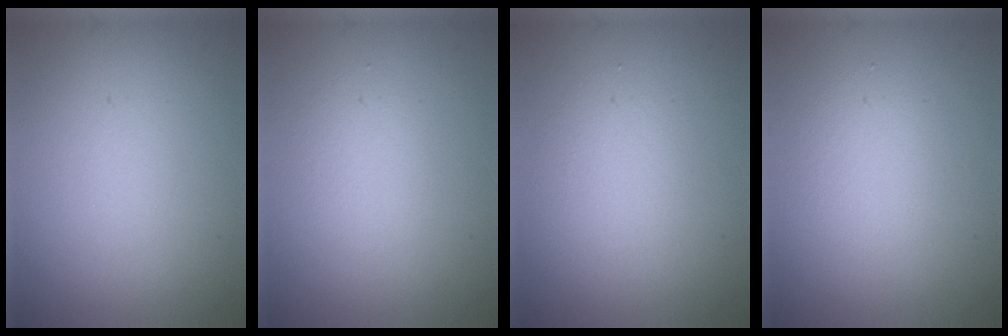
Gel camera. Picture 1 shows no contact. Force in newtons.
{"total": 1.6, "press": 1.6, "slide": 0.3}
{"total": 2.2, "press": 2.2, "slide": 0.1}
{"total": 2.2, "press": 2.2, "slide": 0.3}